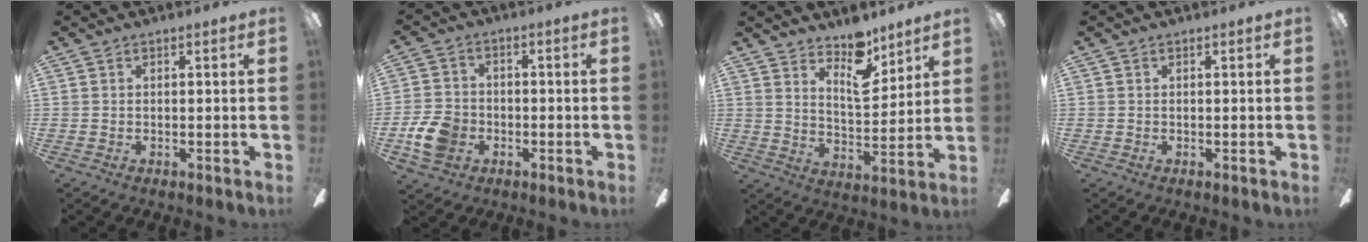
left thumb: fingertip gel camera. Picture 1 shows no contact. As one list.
[{"total": 8.8, "force": [-3.1, 6.8, 4.7], "torque": [-0.105, 0.015, -0.056]}, {"total": 10.5, "force": [7.9, 4.1, 5.6], "torque": [-0.082, -0.046, 0.141]}, {"total": 0.0}]